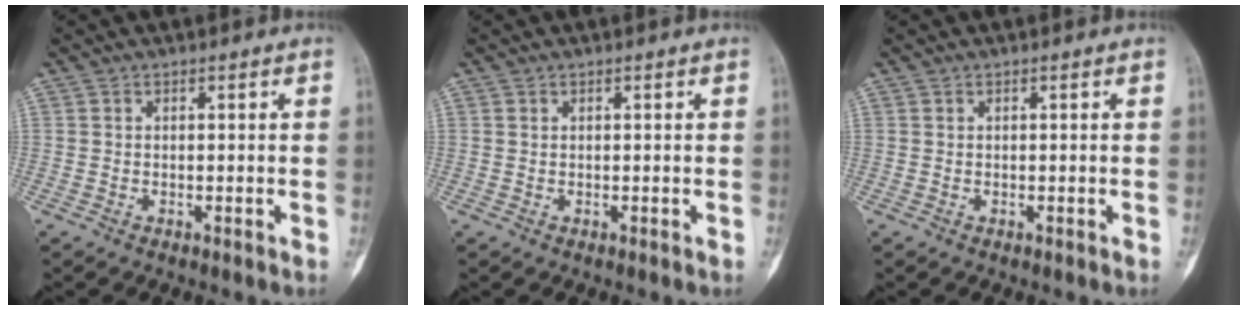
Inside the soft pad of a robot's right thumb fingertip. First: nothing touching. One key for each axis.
{"total": 0.0}
{"total": 0.0}